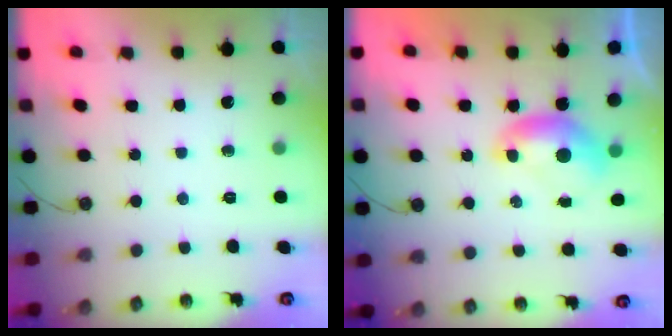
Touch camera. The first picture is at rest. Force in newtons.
{"total": 0.0}